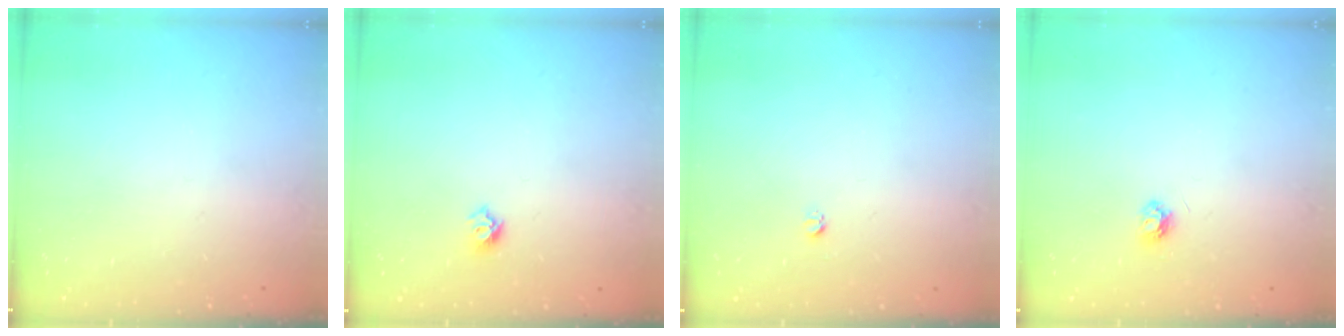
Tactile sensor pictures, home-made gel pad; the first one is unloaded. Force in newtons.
{"total": 4.9, "press": 4.8, "slide": 0.8}
{"total": 2.7, "press": 2.7, "slide": 0.3}
{"total": 3.8, "press": 3.8, "slide": 0.5}